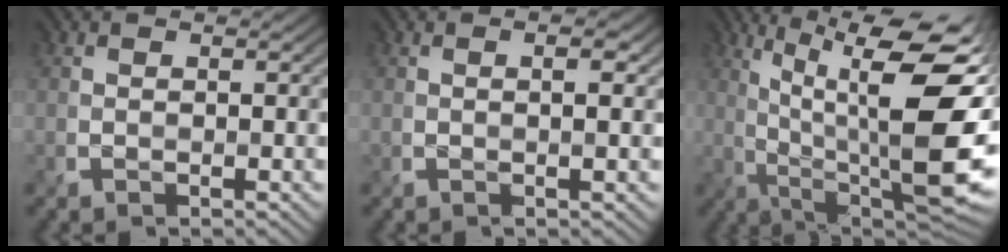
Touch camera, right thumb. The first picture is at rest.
{"total": 1.6, "force": [0.0, 0.2, 1.6], "torque": [-0.024, -0.001, -0.001]}
{"total": 16.4, "force": [2.3, 4.1, 15.6], "torque": [-0.260, 0.013, 0.048]}